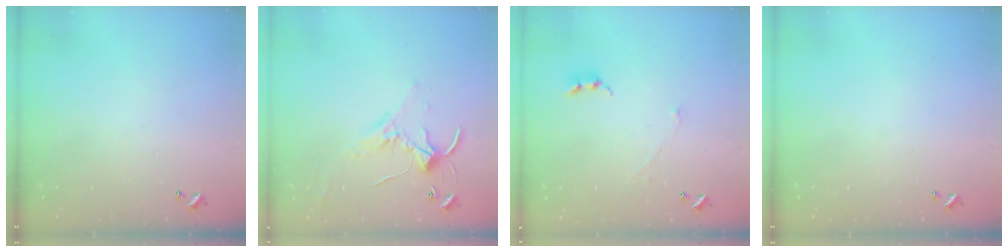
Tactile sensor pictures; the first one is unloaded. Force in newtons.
{"total": 1.9, "press": 1.9, "slide": 0.6}
{"total": 2.3, "press": 2.2, "slide": 0.3}
{"total": 0.0}